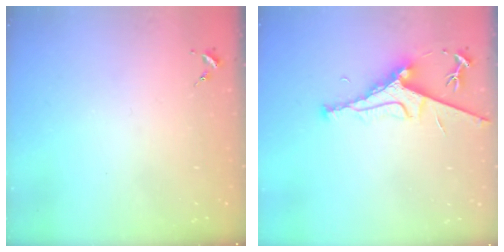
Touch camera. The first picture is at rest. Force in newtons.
{"total": 8.0, "press": 8.0, "slide": 1.0}